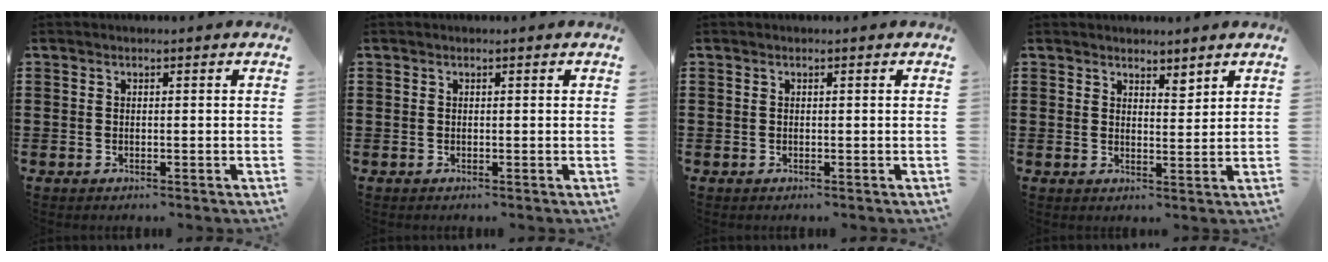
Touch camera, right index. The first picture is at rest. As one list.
[{"total": 0.0}, {"total": 0.0}, {"total": 2.5, "force": [2.4, 0.8, 0.2], "torque": [-0.010, 0.004, 0.046]}]